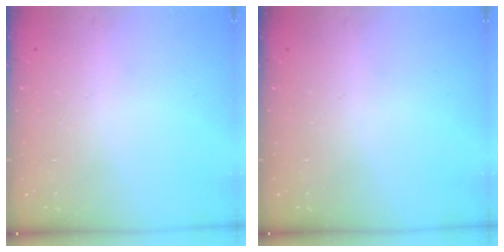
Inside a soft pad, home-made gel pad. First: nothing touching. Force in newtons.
{"total": 0.0}